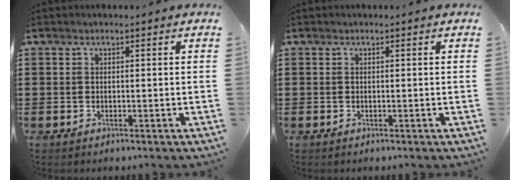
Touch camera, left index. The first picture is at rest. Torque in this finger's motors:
{"motor_torque": [-0.01, -0.01, 0.00, 0.00]}